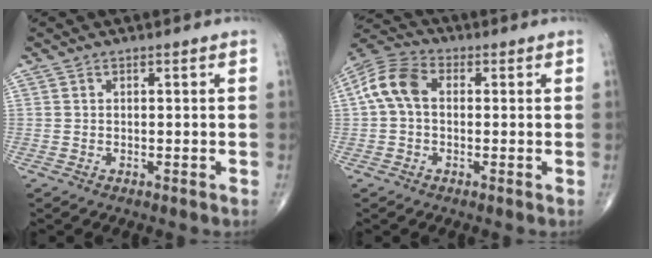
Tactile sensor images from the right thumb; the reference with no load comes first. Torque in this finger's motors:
{"motor_torque": [-0.26, 0.59, 0.65, -0.15, 0.26]}